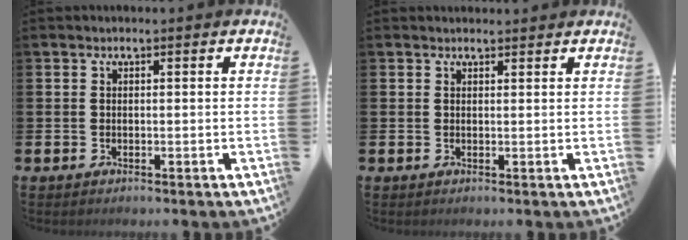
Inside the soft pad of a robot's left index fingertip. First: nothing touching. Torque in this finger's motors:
{"motor_torque": [-0.16, -0.46, -0.15, -0.01]}